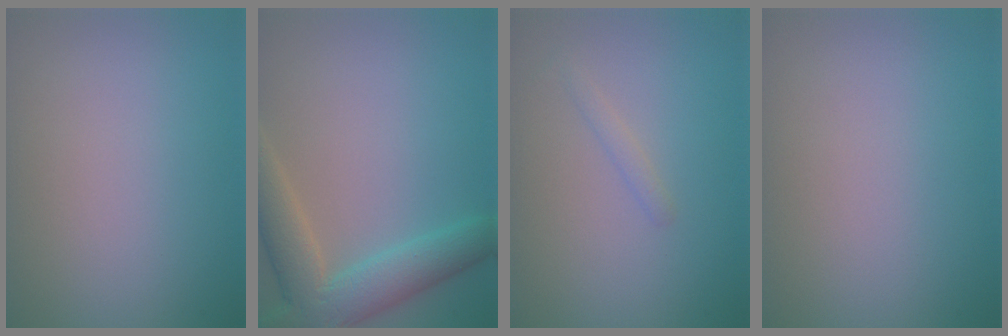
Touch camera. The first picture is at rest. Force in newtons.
{"total": 6.6, "press": 6.5, "slide": 0.5}
{"total": 0.9, "press": 0.9, "slide": 0.0}
{"total": 0.0}